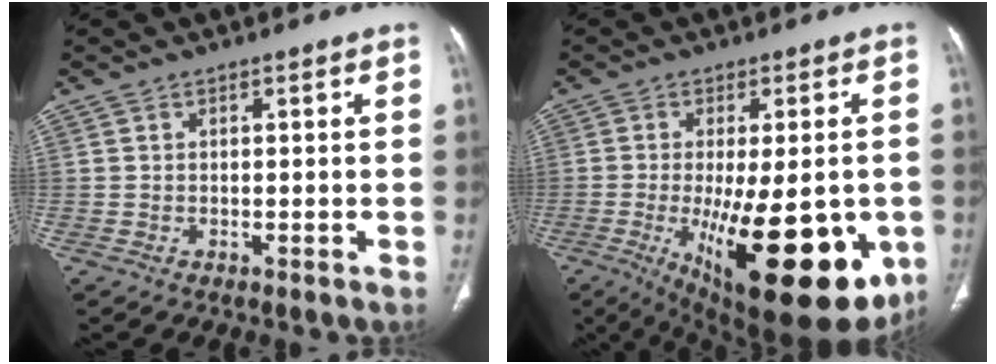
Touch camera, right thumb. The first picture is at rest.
{"total": 25.3, "force": [-7.3, 9.6, 22.3], "torque": [-0.277, -0.032, -0.078]}